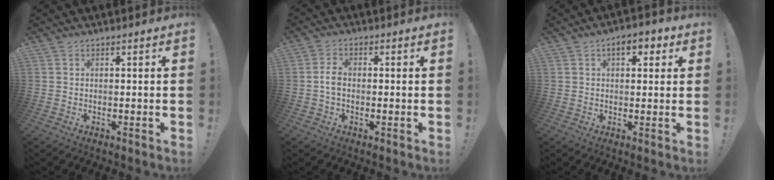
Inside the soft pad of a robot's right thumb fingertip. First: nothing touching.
{"total": 3.7, "force": [-0.8, 2.2, 2.9], "torque": [-0.058, 0.007, -0.014]}
{"total": 5.5, "force": [2.5, 2.9, 3.9], "torque": [-0.045, -0.002, 0.038]}